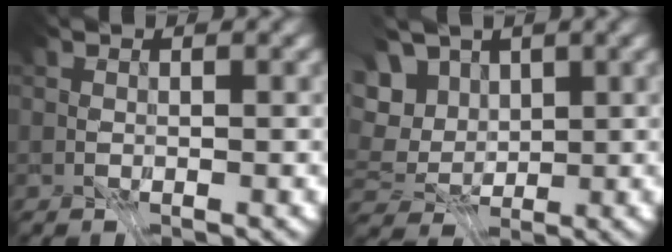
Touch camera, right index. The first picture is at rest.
{"total": 5.7, "force": [1.5, 4.0, 3.7], "torque": [-0.080, 0.009, 0.024]}